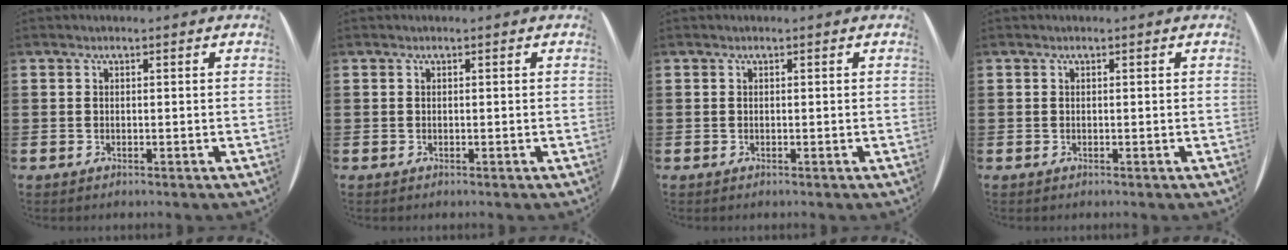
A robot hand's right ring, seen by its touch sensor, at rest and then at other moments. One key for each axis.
{"total": 0.0}
{"total": 0.0}
{"total": 0.0}